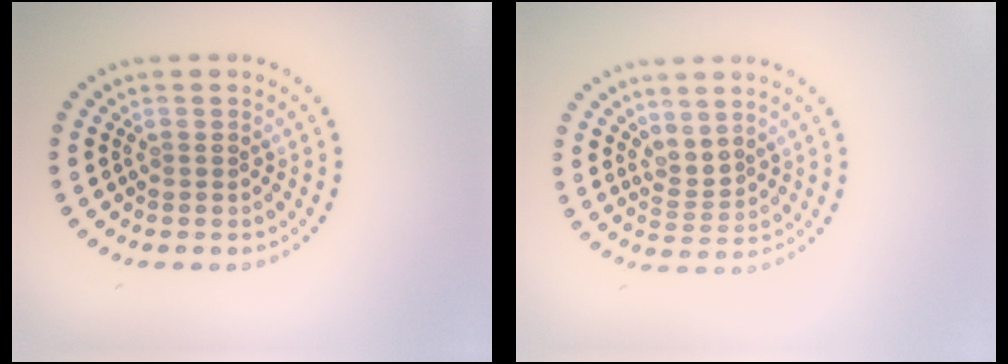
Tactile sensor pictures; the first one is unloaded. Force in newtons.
{"total": 1.8, "press": 1.3, "slide": 1.3}